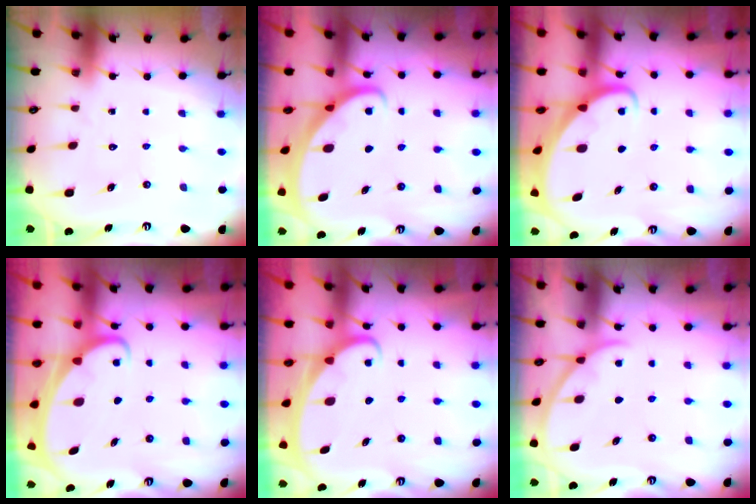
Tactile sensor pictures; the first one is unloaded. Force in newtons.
{"total": 2.7, "press": 2.7, "slide": 0.1}
{"total": 2.3, "press": 2.3, "slide": 0.3}
{"total": 1.9, "press": 1.9, "slide": 0.3}
{"total": 2.6, "press": 2.5, "slide": 0.3}
{"total": 1.9, "press": 1.9, "slide": 0.2}